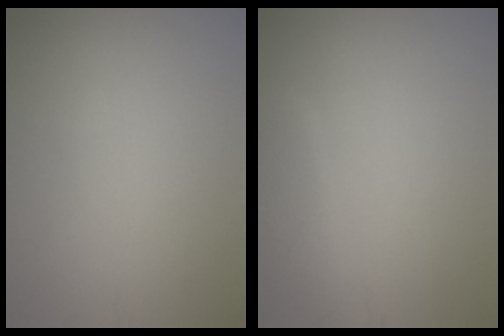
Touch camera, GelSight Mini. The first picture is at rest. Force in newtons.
{"total": 1.7, "press": 1.7, "slide": 0.1}